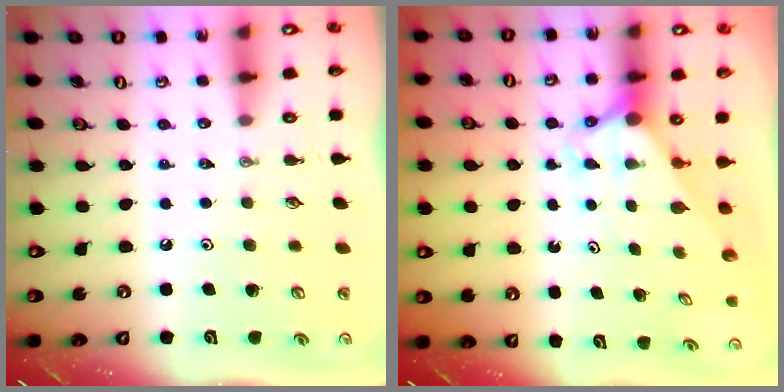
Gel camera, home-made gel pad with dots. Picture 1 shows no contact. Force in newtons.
{"total": 2.8, "press": 2.8, "slide": 0.1}